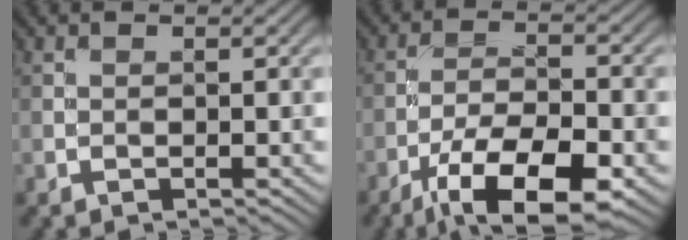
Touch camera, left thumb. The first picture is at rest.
{"total": 12.2, "force": [-7.0, 4.2, 9.0], "torque": [-0.164, -0.007, -0.127]}